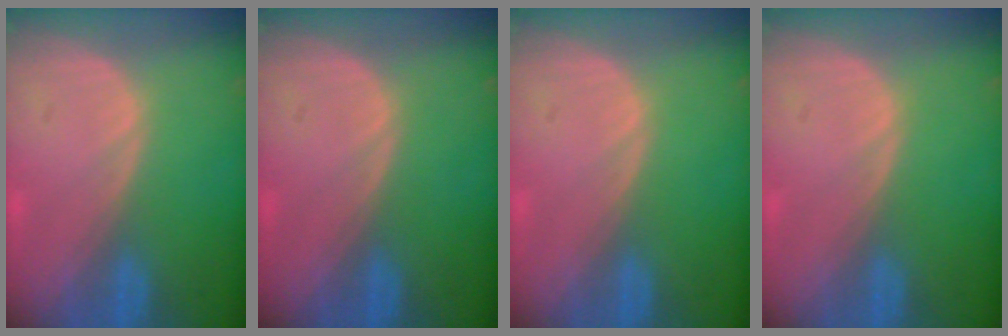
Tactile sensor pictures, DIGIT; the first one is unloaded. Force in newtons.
{"total": 0.0}
{"total": 0.0}
{"total": 0.0}